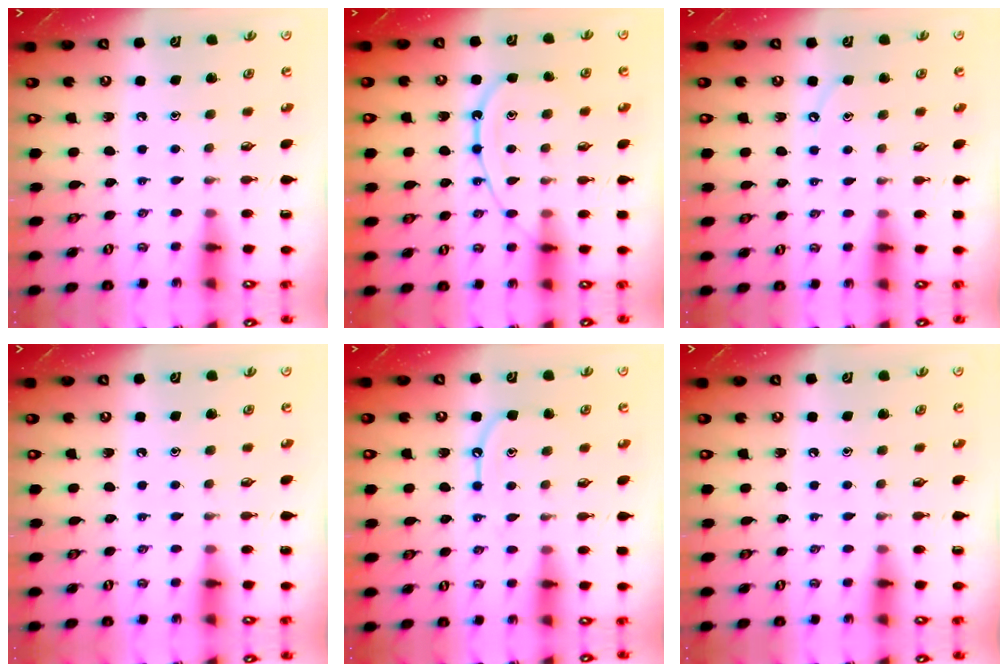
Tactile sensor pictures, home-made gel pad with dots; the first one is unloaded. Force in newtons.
{"total": 11.6, "press": 11.6, "slide": 1.2}
{"total": 3.6, "press": 3.5, "slide": 0.5}
{"total": 0.0}
{"total": 8.3, "press": 8.3, "slide": 0.6}
{"total": 0.0}